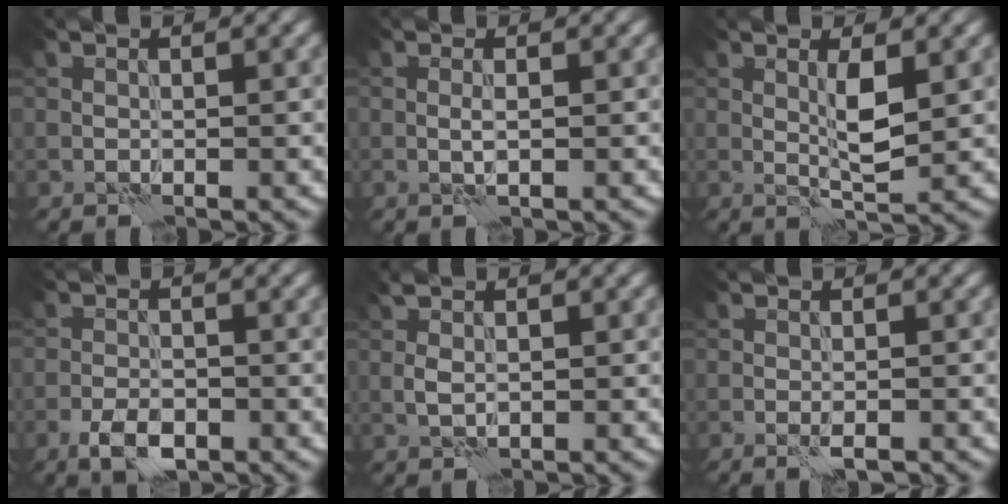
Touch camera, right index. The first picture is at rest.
{"total": 0.7, "force": [0.2, 0.1, 0.7], "torque": [-0.017, -0.001, 0.001]}
{"total": 2.6, "force": [0.9, 0.5, 2.4], "torque": [-0.048, -0.006, 0.016]}
{"total": 3.1, "force": [-1.8, 1.6, 2.0], "torque": [-0.035, -0.002, -0.038]}
{"total": 1.2, "force": [0.5, 0.6, 0.9], "torque": [-0.026, 0.001, 0.011]}
{"total": 1.7, "force": [-0.9, 0.4, 1.3], "torque": [-0.026, -0.001, -0.017]}